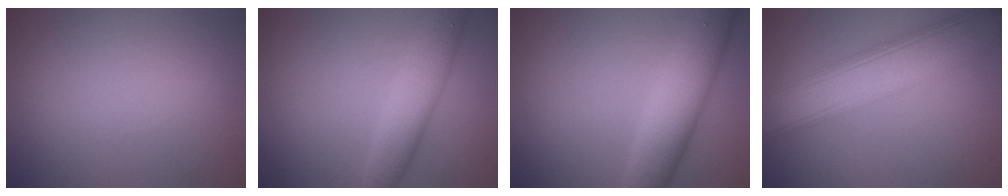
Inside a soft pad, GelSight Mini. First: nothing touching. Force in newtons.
{"total": 4.3, "press": 4.3, "slide": 0.2}
{"total": 6.2, "press": 6.2, "slide": 0.2}
{"total": 8.5, "press": 8.5, "slide": 0.4}